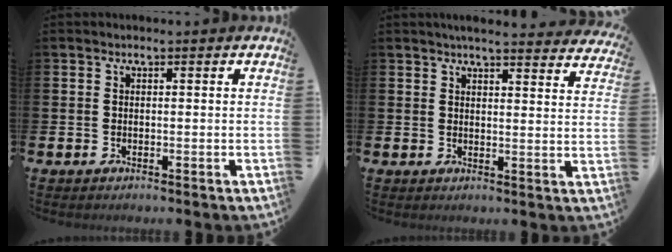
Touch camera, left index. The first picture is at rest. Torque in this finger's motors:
{"motor_torque": [0.80, -1.34, 0.18, 0.11]}